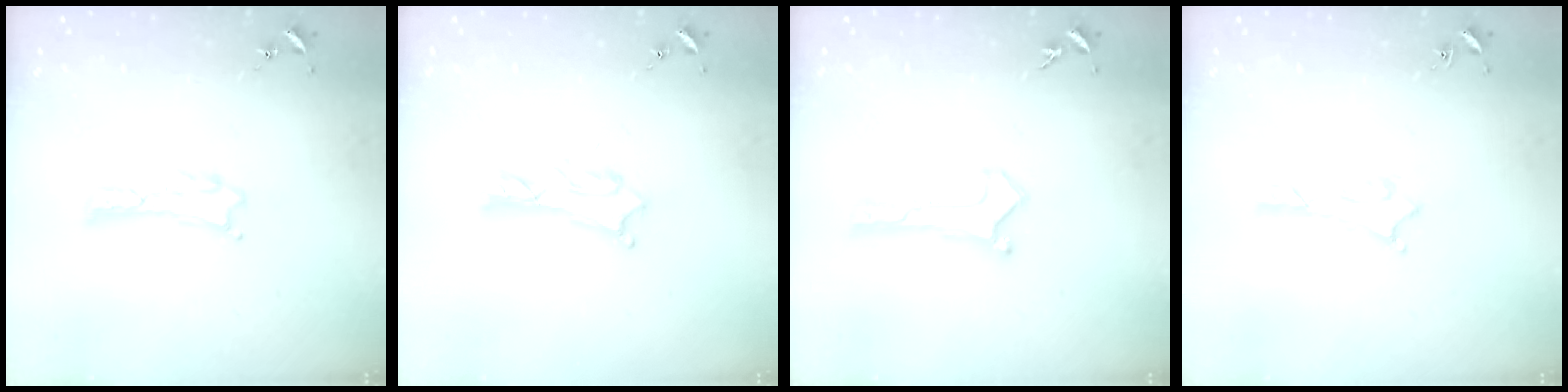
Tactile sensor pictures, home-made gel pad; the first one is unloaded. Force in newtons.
{"total": 1.8, "press": 1.8, "slide": 0.2}
{"total": 0.0}
{"total": 0.7, "press": 0.7, "slide": 0.2}